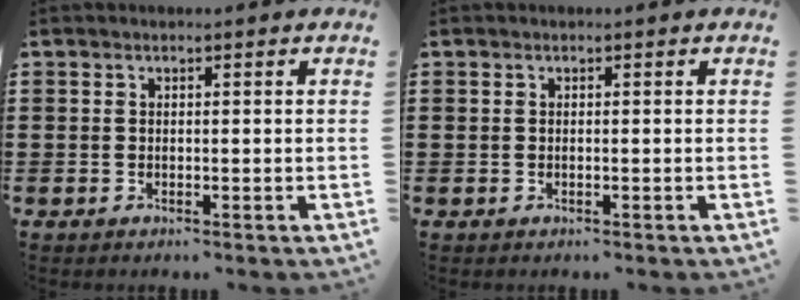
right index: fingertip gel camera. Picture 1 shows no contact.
{"total": 0.0}